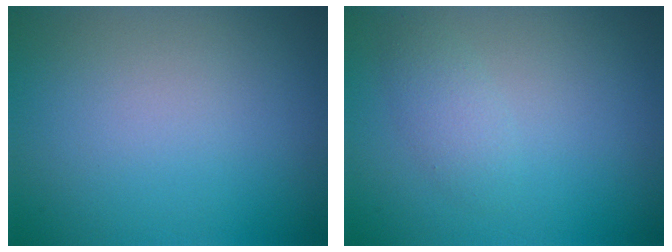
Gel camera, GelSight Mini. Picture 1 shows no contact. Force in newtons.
{"total": 1.6, "press": 1.6, "slide": 0.1}